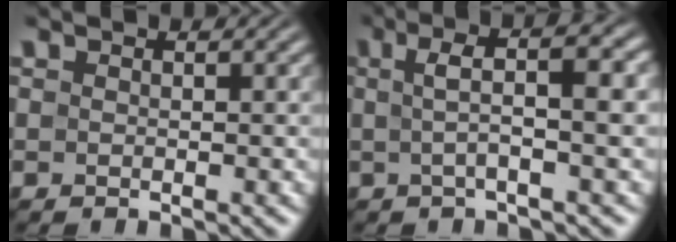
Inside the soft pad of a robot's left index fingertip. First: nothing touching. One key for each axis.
{"total": 5.2, "fx": 0.8, "fy": 1.2, "fz": 5.0, "tx": -0.075, "ty": 0.022, "tz": 0.006}